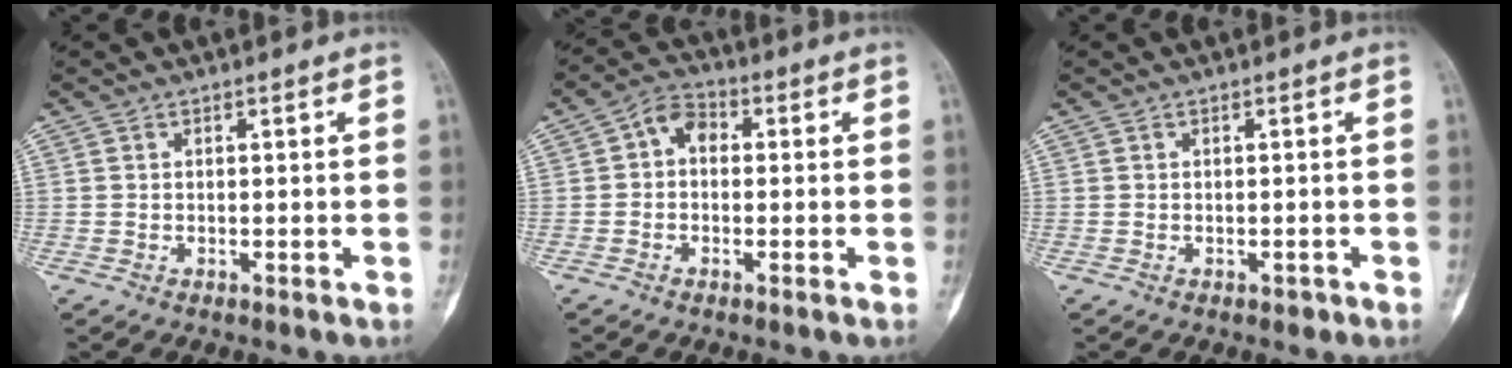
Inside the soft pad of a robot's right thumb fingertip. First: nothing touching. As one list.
[{"total": 5.0, "force": [0.2, 3.7, 3.4], "torque": [-0.041, 0.017, -0.013]}, {"total": 0.8, "force": [-0.5, 0.5, 0.3], "torque": [-0.002, 0.003, -0.006]}]